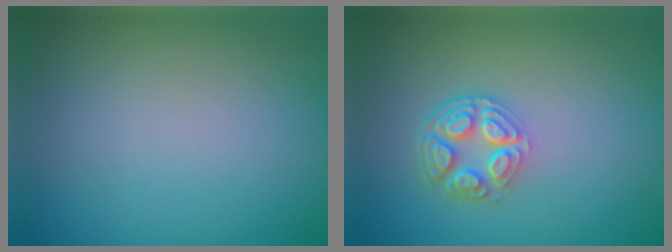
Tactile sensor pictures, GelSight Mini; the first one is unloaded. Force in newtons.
{"total": 4.1, "press": 3.1, "slide": 2.7}